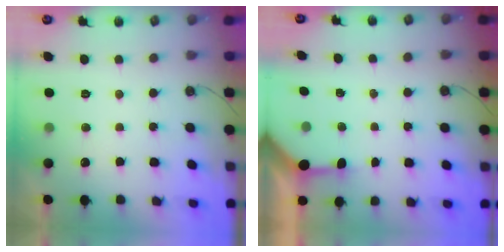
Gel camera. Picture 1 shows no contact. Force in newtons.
{"total": 3.4, "press": 3.4, "slide": 0.3}